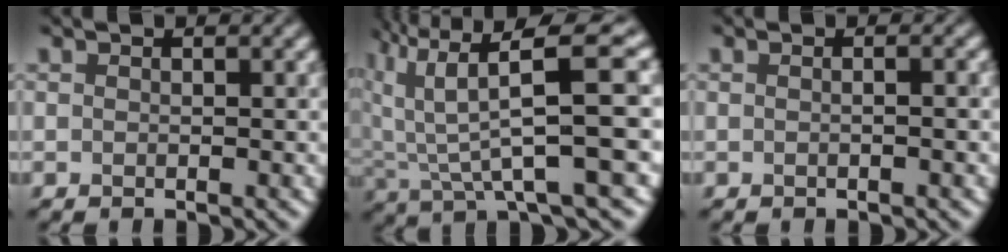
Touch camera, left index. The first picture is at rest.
{"total": 9.3, "force": [3.8, 1.6, 8.3], "torque": [-0.145, 0.019, 0.076]}
{"total": 2.2, "force": [0.3, 1.3, 1.7], "torque": [0.008, 0.005, -0.025]}